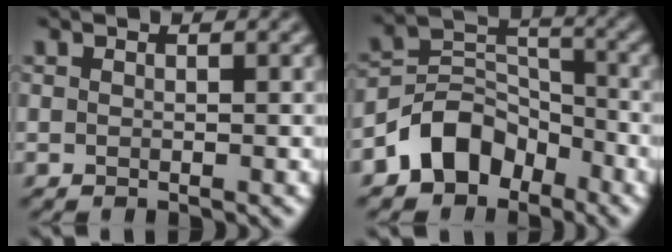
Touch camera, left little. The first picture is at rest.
{"total": 5.8, "force": [-3.7, 3.9, 2.1], "torque": [-0.024, 0.008, -0.079]}